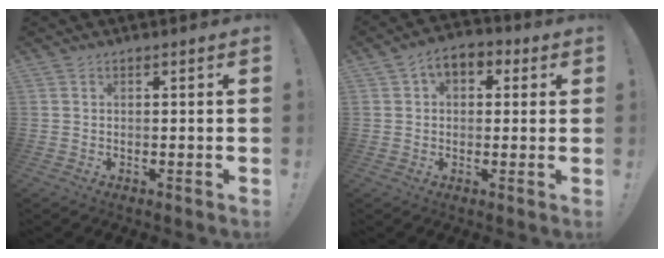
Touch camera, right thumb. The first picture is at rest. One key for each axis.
{"total": 5.9, "fx": 1.7, "fy": 4.4, "fz": 3.5, "tx": -0.044, "ty": -0.001, "tz": 0.030}